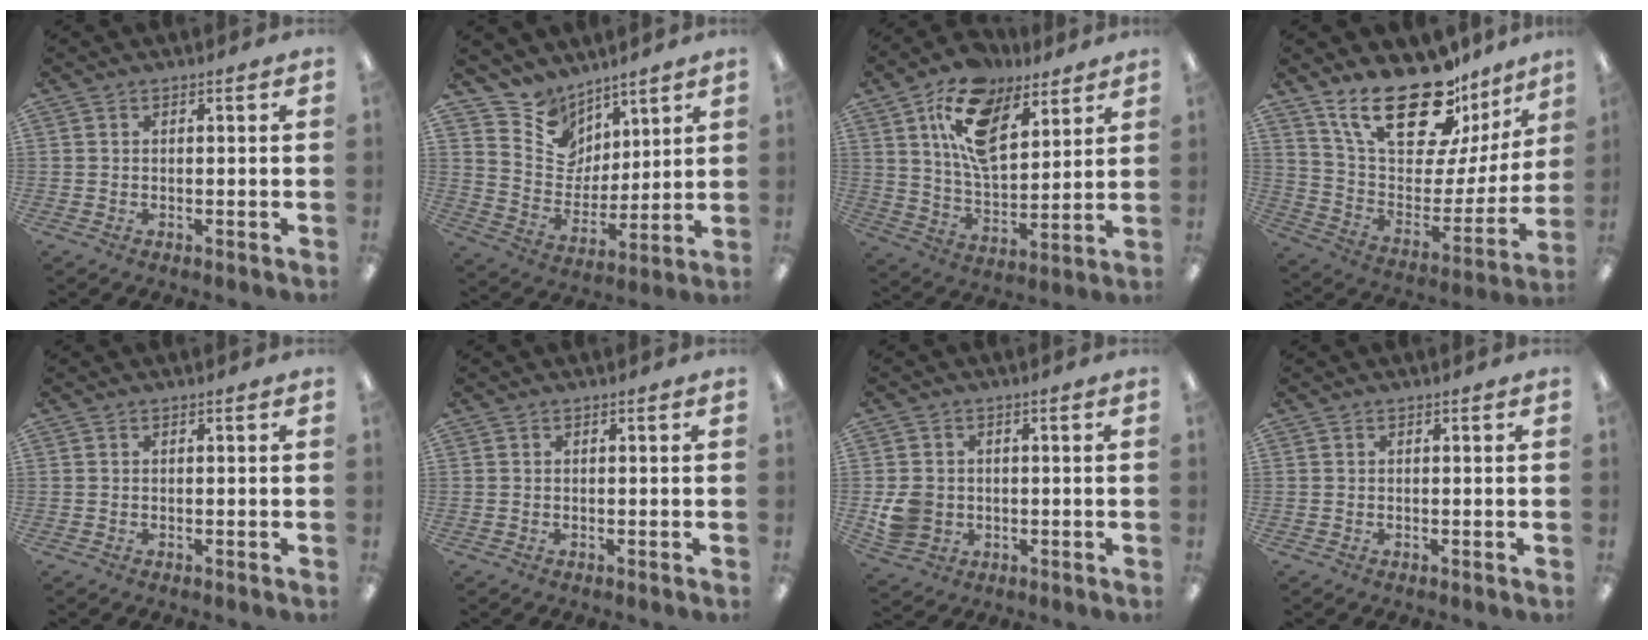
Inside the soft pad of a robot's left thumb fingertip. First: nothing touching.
{"total": 9.8, "force": [7.3, 6.6, 0.3], "torque": [-0.035, -0.072, 0.144]}
{"total": 16.2, "force": [9.5, 8.5, 10.0], "torque": [-0.175, -0.027, 0.171]}
{"total": 26.8, "force": [18.9, 11.1, 15.4], "torque": [-0.258, -0.122, 0.326]}
{"total": 0.0}
{"total": 0.0}
{"total": 6.2, "force": [-0.4, 5.6, 2.4], "torque": [-0.038, 0.011, -0.003]}
{"total": 0.0}